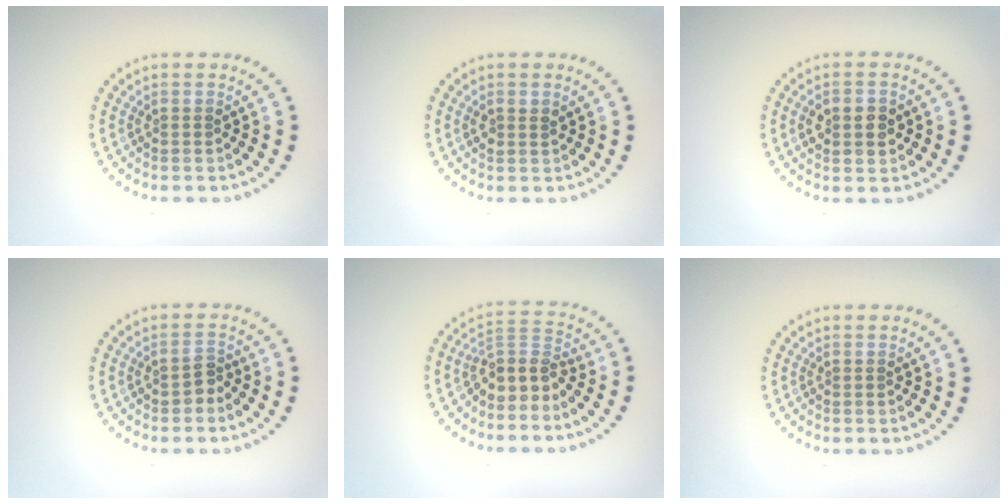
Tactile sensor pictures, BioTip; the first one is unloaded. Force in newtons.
{"total": 1.1, "press": 1.0, "slide": 0.4}
{"total": 3.3, "press": 3.3, "slide": 0.1}
{"total": 1.3, "press": 1.1, "slide": 0.6}
{"total": 3.4, "press": 2.6, "slide": 2.3}
{"total": 0.0}